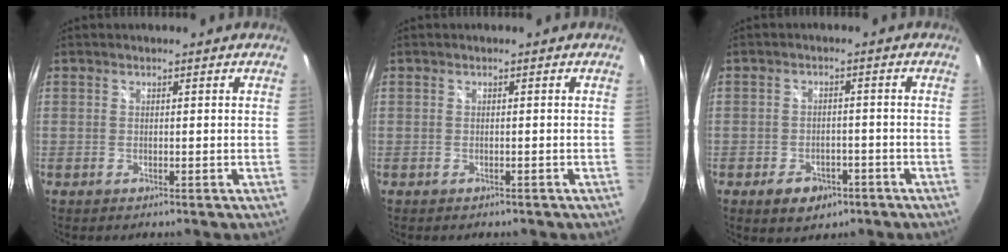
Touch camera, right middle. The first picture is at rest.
{"total": 1.0, "force": [-0.8, 0.6, 0.1], "torque": [-0.007, -0.002, -0.009]}
{"total": 6.0, "force": [-3.6, 4.0, 2.7], "torque": [-0.061, 0.002, -0.042]}